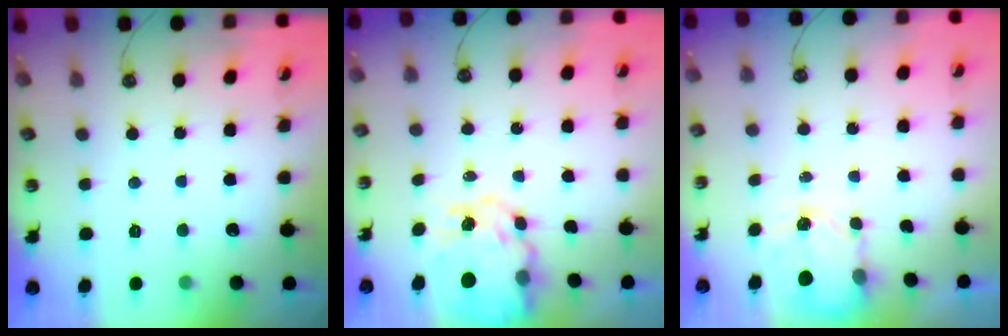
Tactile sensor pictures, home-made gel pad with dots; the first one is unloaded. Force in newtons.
{"total": 14.2, "press": 14.2, "slide": 1.0}
{"total": 3.6, "press": 3.6, "slide": 0.4}